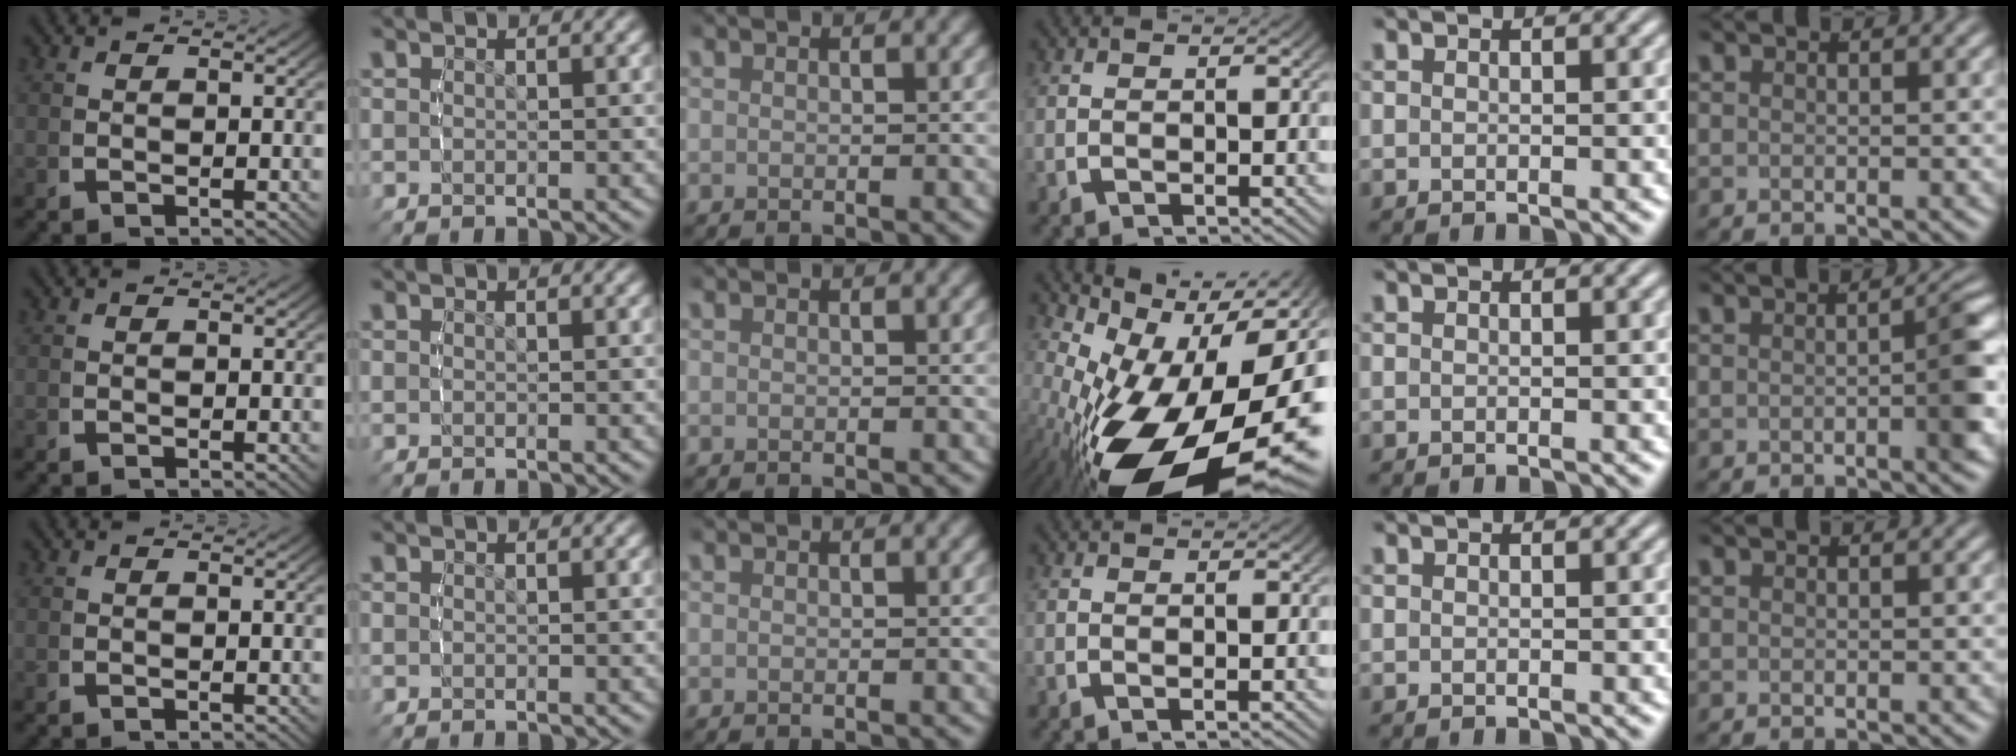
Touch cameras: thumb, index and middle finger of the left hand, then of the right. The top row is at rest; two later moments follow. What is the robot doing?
{"motion": "lift_and_place", "object": "button"}